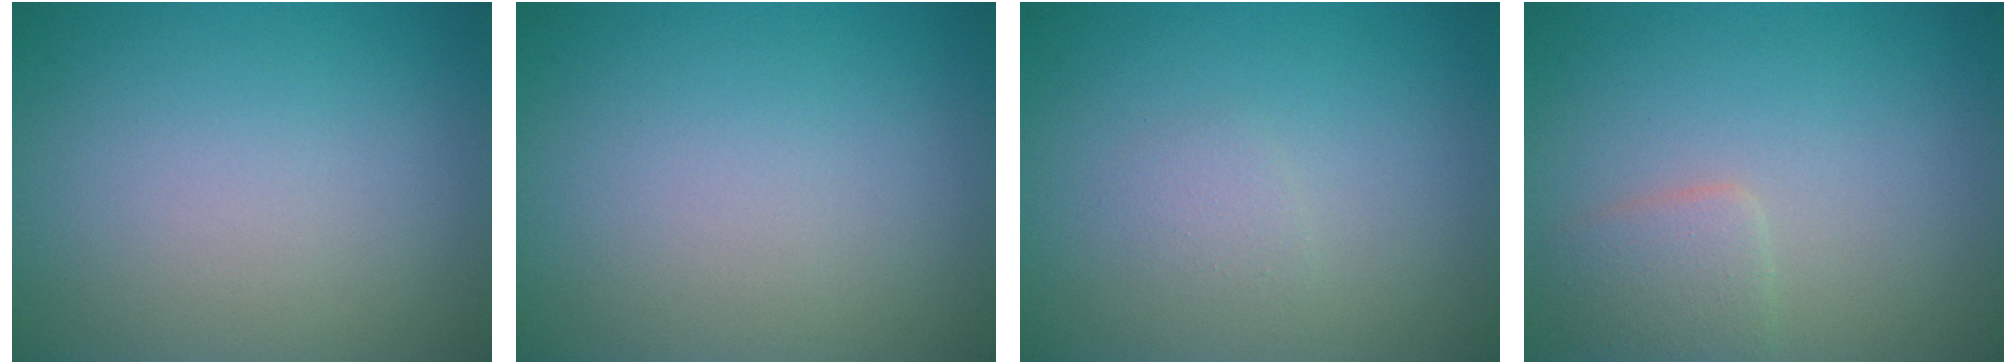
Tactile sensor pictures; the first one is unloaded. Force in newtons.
{"total": 0.0}
{"total": 0.9, "press": 0.9, "slide": 0.1}
{"total": 2.1, "press": 2.1, "slide": 0.1}